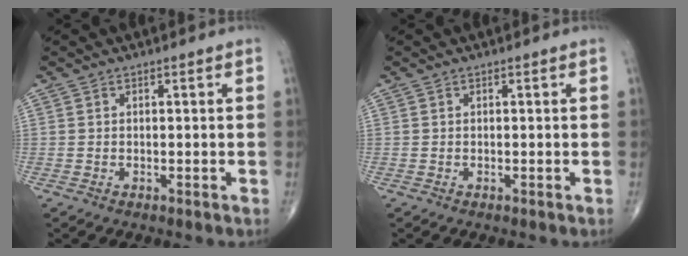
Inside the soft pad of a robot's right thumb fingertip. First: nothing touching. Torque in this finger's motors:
{"motor_torque": [0.29, 0.20, 0.20, -0.11, 0.03]}